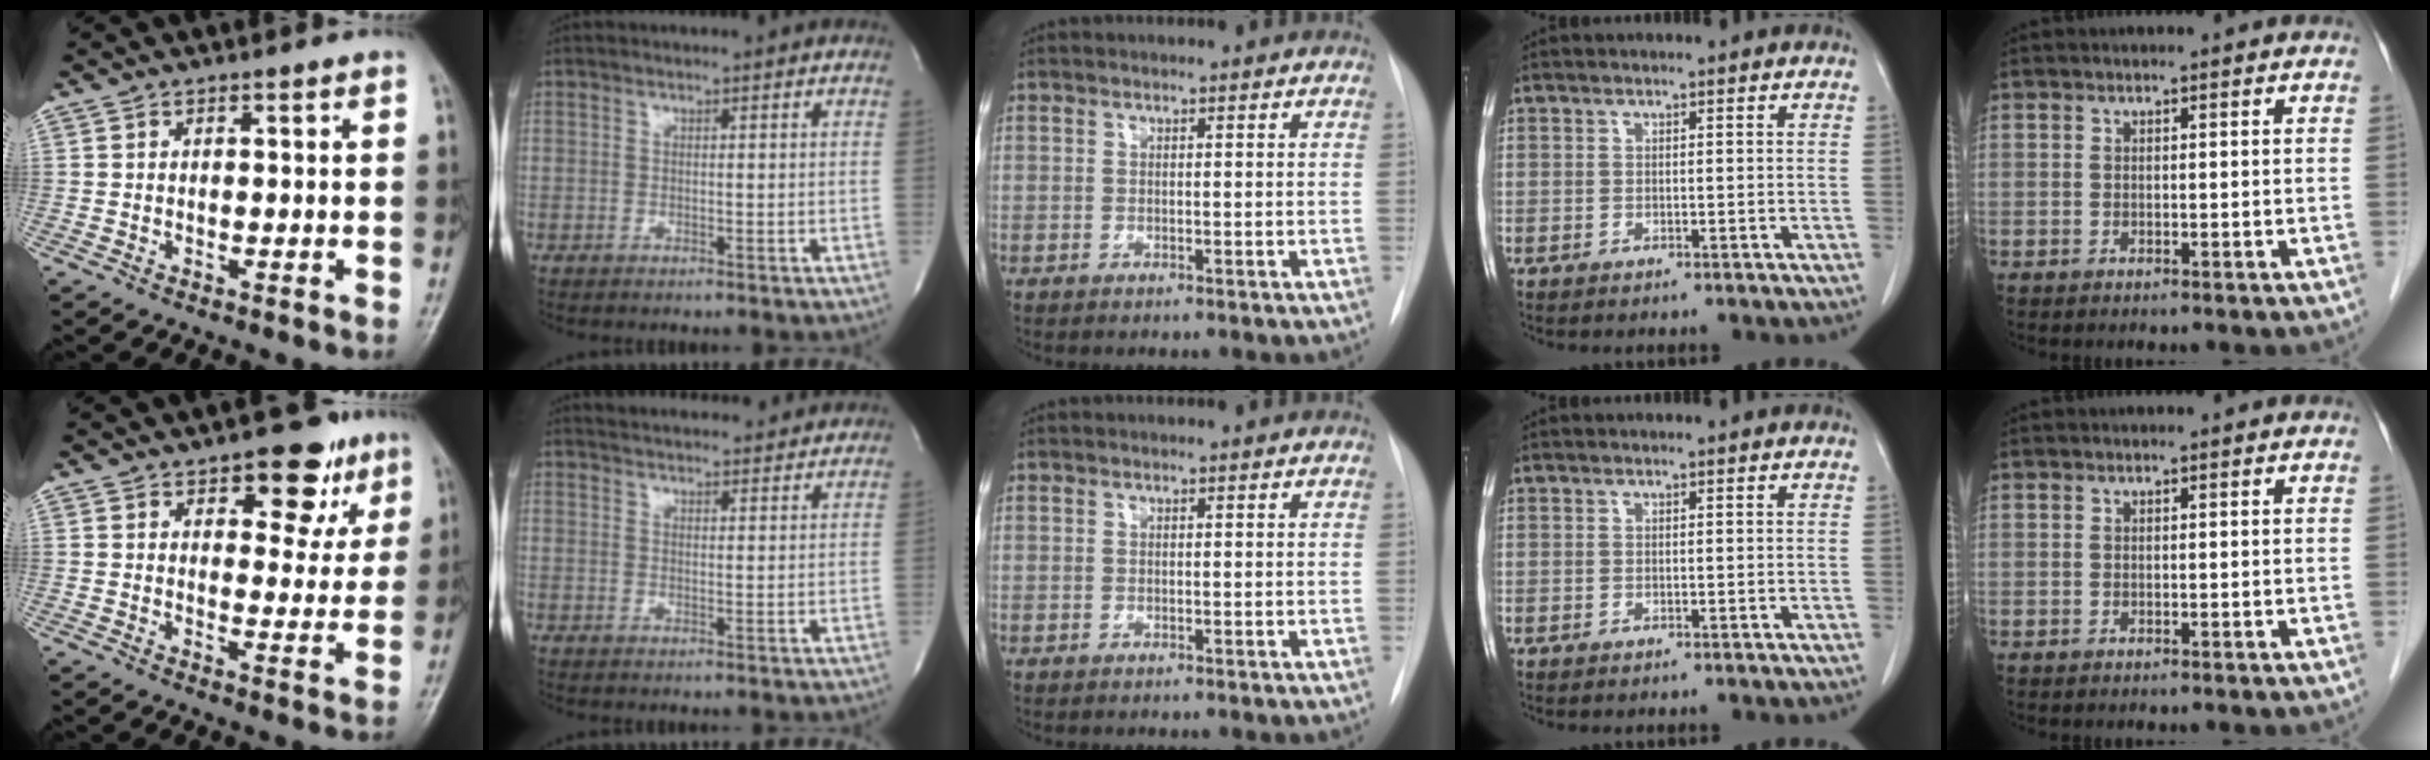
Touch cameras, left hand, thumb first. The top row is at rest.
{"thumb": {"total": 10.5, "force": [5.9, 5.6, 6.7], "torque": [-0.039, -0.024, 0.075]}, "index": {"total": 11.4, "force": [10.9, 2.1, 2.8], "torque": [-0.034, 0.011, 0.132]}}